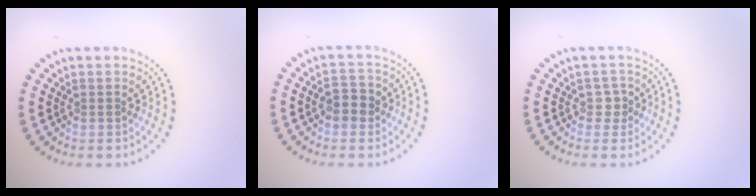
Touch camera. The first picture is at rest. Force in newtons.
{"total": 2.3, "press": 2.3, "slide": 0.5}
{"total": 0.9, "press": 0.8, "slide": 0.5}